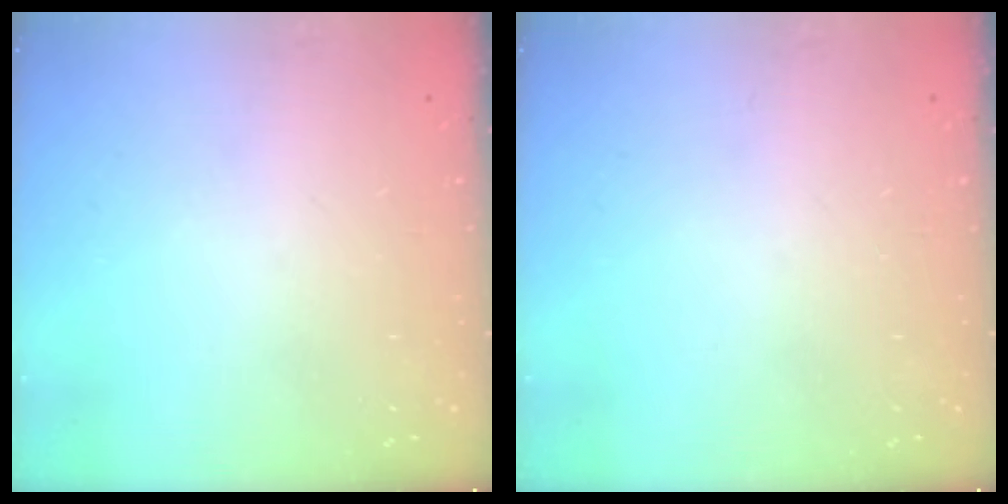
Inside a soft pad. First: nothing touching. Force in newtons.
{"total": 0.0}